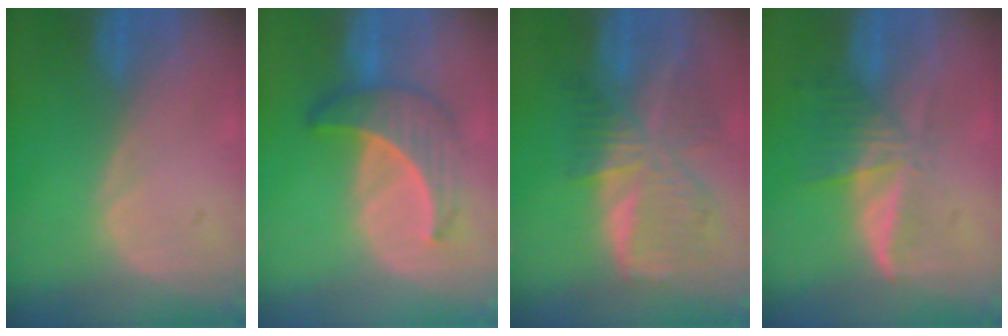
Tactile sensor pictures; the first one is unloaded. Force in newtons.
{"total": 6.6, "press": 6.2, "slide": 2.3}
{"total": 9.2, "press": 8.0, "slide": 4.5}
{"total": 6.0, "press": 5.3, "slide": 2.8}